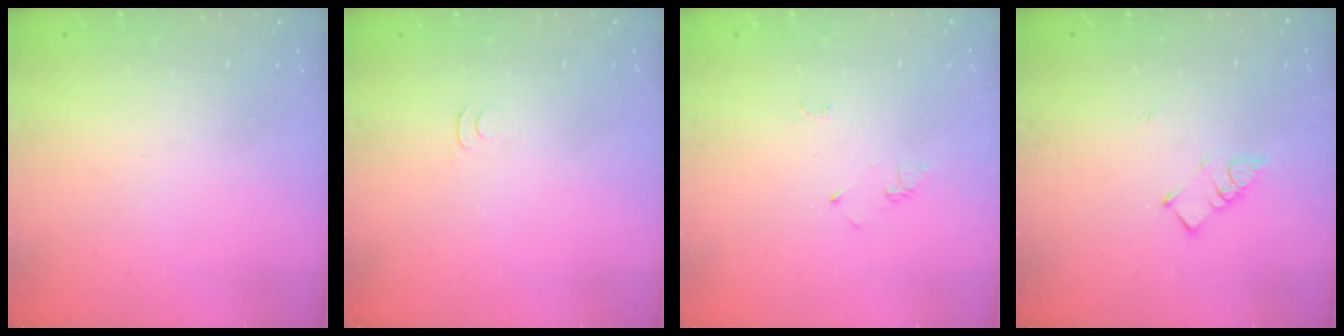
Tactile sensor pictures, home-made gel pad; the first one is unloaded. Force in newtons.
{"total": 2.8, "press": 2.7, "slide": 0.5}
{"total": 2.6, "press": 2.6, "slide": 0.4}
{"total": 3.7, "press": 3.7, "slide": 0.4}